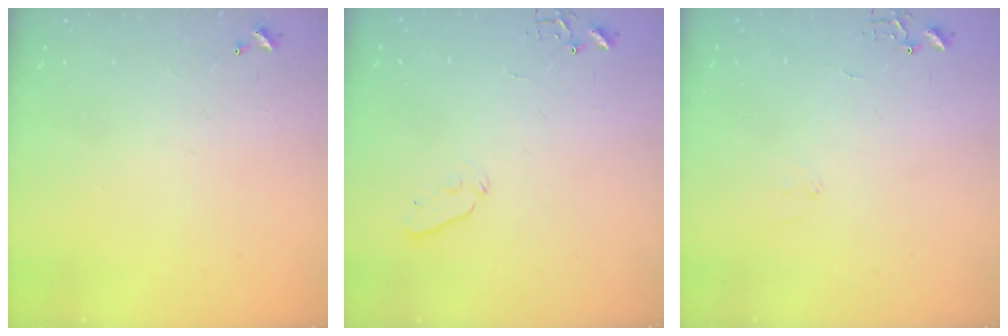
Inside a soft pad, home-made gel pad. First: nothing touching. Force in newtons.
{"total": 4.0, "press": 4.0, "slide": 0.4}
{"total": 7.0, "press": 7.0, "slide": 0.7}